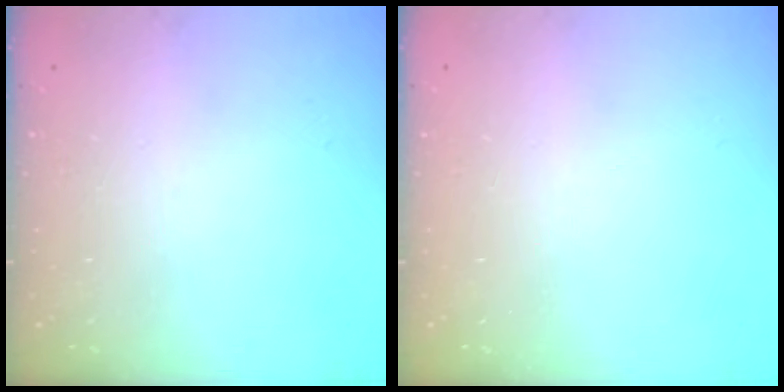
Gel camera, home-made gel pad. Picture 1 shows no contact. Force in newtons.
{"total": 0.0}